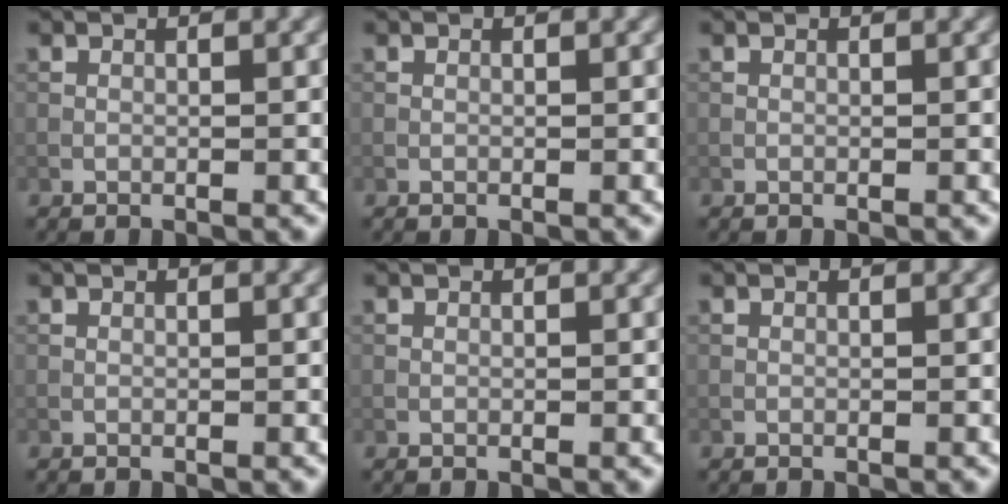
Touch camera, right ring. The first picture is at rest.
{"total": 0.0}
{"total": 0.0}
{"total": 0.0}
{"total": 0.0}
{"total": 0.0}